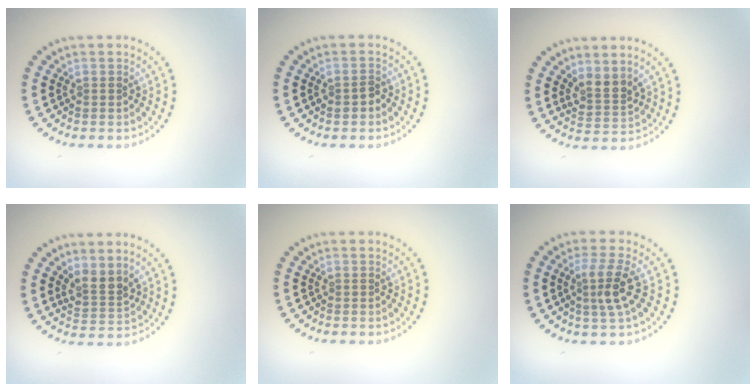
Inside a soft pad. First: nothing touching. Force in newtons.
{"total": 1.1, "press": 1.1, "slide": 0.3}
{"total": 2.4, "press": 1.8, "slide": 1.6}
{"total": 2.5, "press": 1.8, "slide": 1.7}
{"total": 0.0}
{"total": 3.0, "press": 2.5, "slide": 1.6}